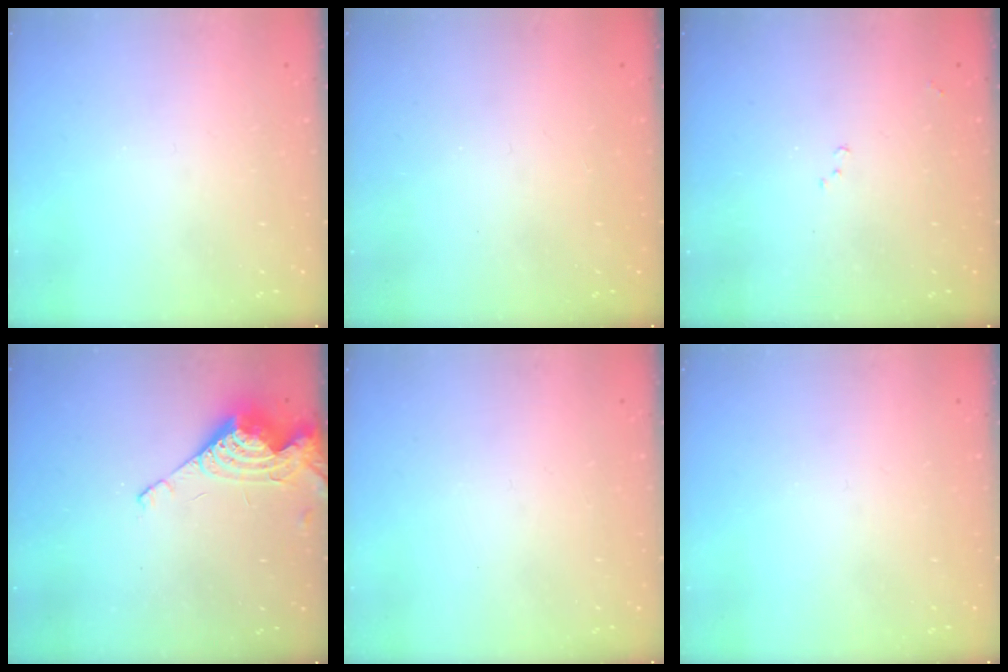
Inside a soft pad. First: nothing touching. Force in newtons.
{"total": 1.0, "press": 1.0, "slide": 0.1}
{"total": 7.4, "press": 7.3, "slide": 1.0}
{"total": 9.0, "press": 9.0, "slide": 0.2}
{"total": 0.0}
{"total": 0.0}